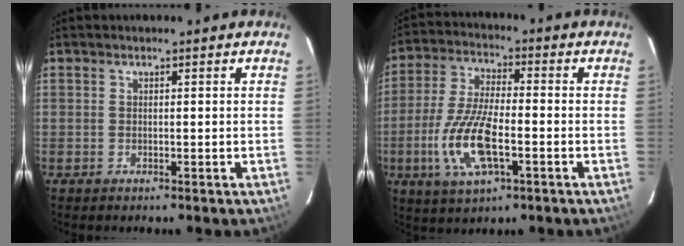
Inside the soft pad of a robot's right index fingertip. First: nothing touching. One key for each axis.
{"total": 13.2, "fx": -4.0, "fy": 4.7, "fz": 11.6, "tx": -0.249, "ty": -0.007, "tz": -0.076}